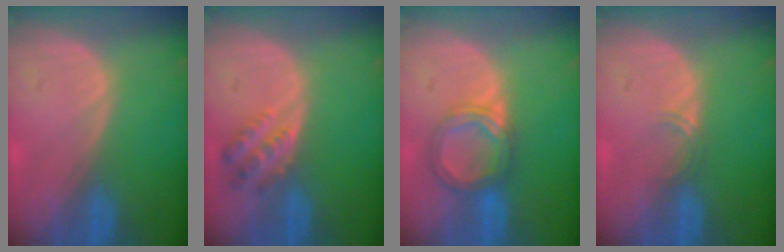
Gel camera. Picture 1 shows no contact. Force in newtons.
{"total": 4.4, "press": 4.2, "slide": 1.3}
{"total": 5.3, "press": 5.3, "slide": 0.2}
{"total": 1.4, "press": 1.1, "slide": 0.9}